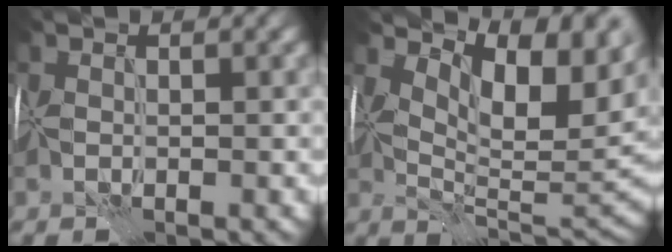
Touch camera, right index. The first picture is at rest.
{"total": 9.5, "force": [3.5, 4.1, 7.8], "torque": [-0.119, -0.009, 0.064]}